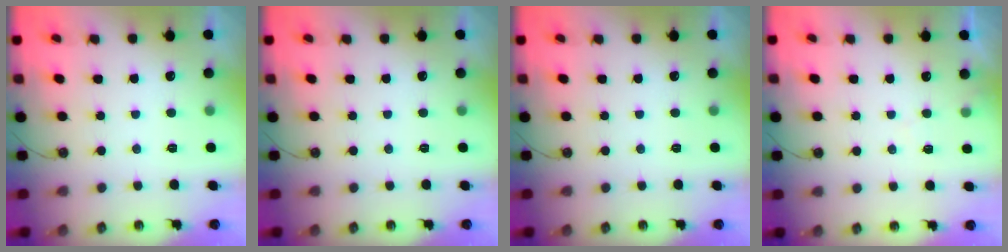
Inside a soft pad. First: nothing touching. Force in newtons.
{"total": 0.0}
{"total": 0.0}
{"total": 5.0, "press": 4.9, "slide": 0.7}